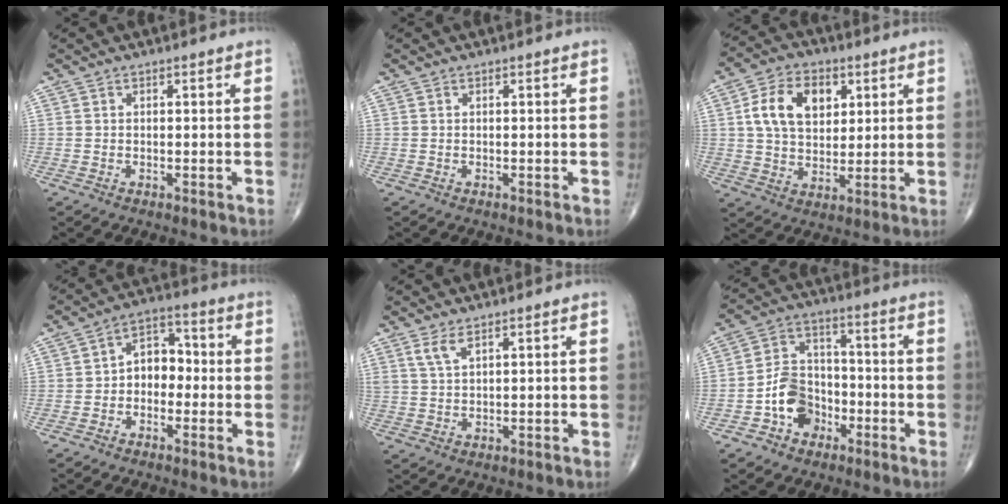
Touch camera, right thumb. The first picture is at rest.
{"total": 0.0}
{"total": 12.1, "force": [3.5, 8.1, 8.4], "torque": [-0.119, -0.002, 0.061]}
{"total": 6.8, "force": [-1.0, 5.0, 4.5], "torque": [-0.038, 0.031, -0.034]}
{"total": 3.0, "force": [2.0, 0.9, 2.1], "torque": [-0.047, -0.005, 0.046]}
{"total": 9.6, "force": [-3.8, 7.3, 4.8], "torque": [-0.057, 0.042, -0.074]}